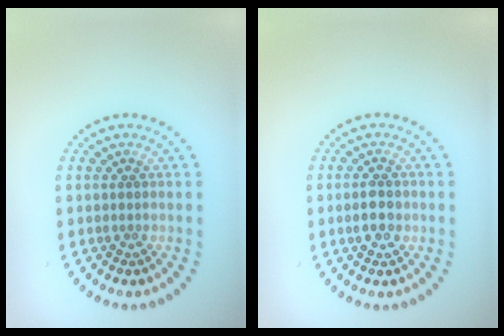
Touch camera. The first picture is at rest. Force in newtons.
{"total": 2.0, "press": 2.0, "slide": 0.1}